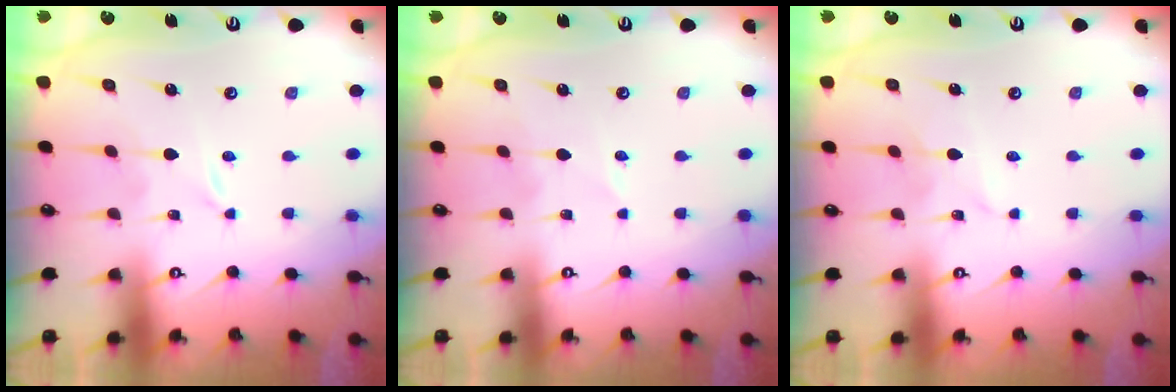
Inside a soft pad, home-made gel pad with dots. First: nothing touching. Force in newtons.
{"total": 2.2, "press": 2.1, "slide": 0.3}
{"total": 3.1, "press": 3.1, "slide": 0.3}